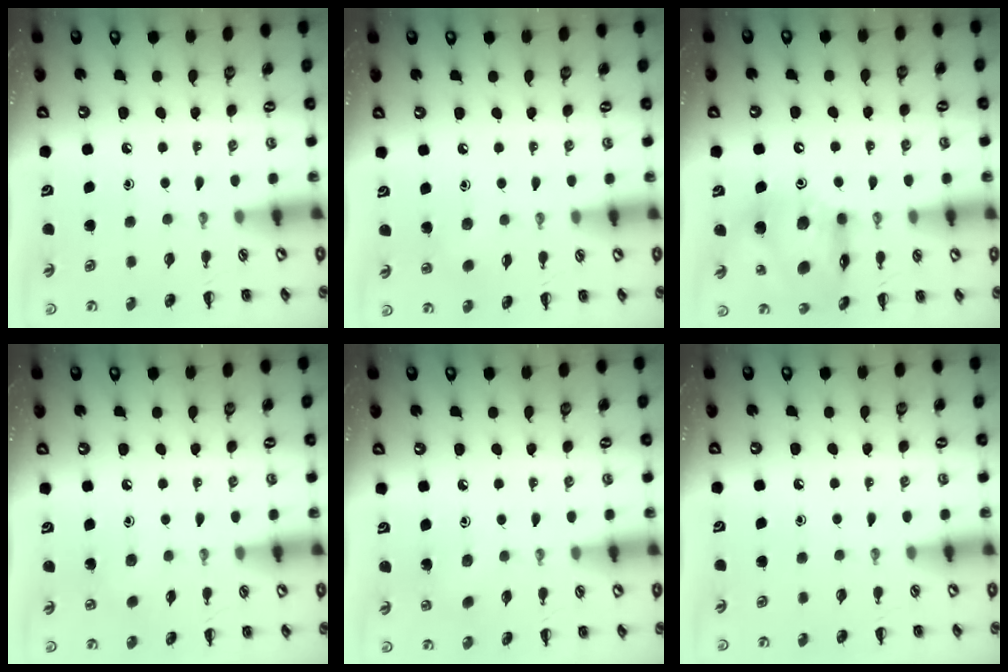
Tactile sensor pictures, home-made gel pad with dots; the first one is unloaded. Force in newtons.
{"total": 3.6, "press": 3.5, "slide": 1.1}
{"total": 17.1, "press": 16.9, "slide": 3.0}
{"total": 4.3, "press": 4.1, "slide": 1.3}
{"total": 2.7, "press": 2.6, "slide": 0.9}
{"total": 0.0}